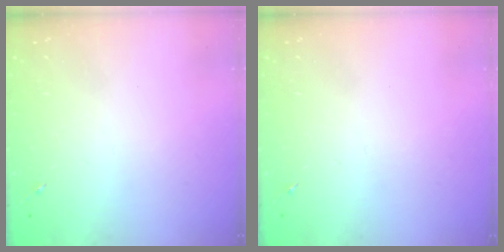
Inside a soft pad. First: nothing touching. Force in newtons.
{"total": 0.0}